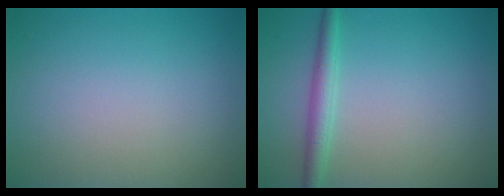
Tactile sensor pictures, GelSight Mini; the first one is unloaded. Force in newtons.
{"total": 2.3, "press": 2.3, "slide": 0.1}